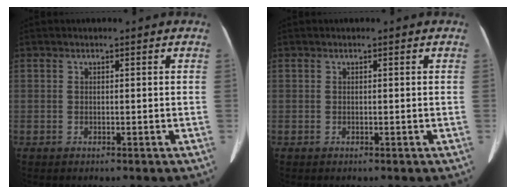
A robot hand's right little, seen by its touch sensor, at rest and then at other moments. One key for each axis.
{"total": 0.0}